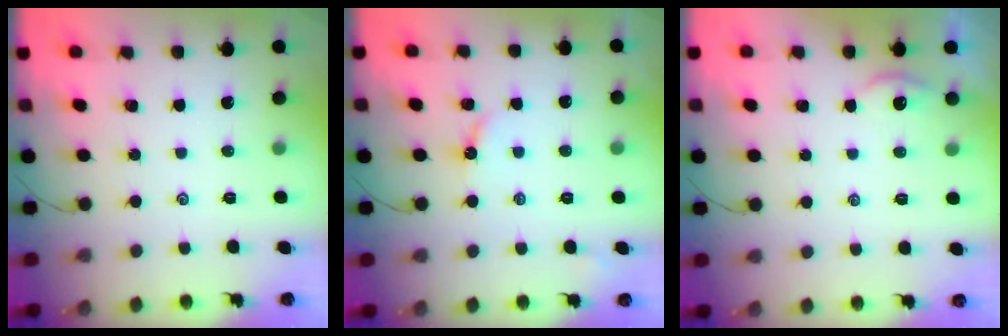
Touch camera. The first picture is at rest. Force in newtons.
{"total": 2.8, "press": 2.8, "slide": 0.2}
{"total": 2.2, "press": 2.2, "slide": 0.3}